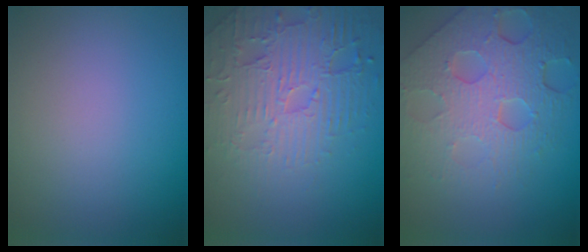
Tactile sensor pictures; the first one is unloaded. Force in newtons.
{"total": 4.3, "press": 4.1, "slide": 1.4}
{"total": 8.1, "press": 5.7, "slide": 5.8}